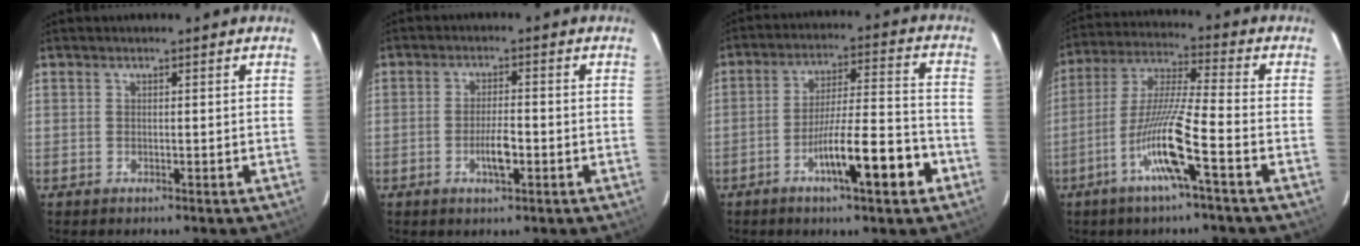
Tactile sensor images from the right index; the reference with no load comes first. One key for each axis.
{"total": 3.9, "fx": -1.4, "fy": 0.8, "fz": 3.6, "tx": -0.067, "ty": 0.001, "tz": -0.024}
{"total": 12.3, "fx": -5.8, "fy": 1.2, "fz": 10.8, "tx": -0.178, "ty": 0.008, "tz": -0.092}
{"total": 11.9, "fx": -5.2, "fy": -0.5, "fz": 10.7, "tx": -0.214, "ty": -0.002, "tz": -0.103}